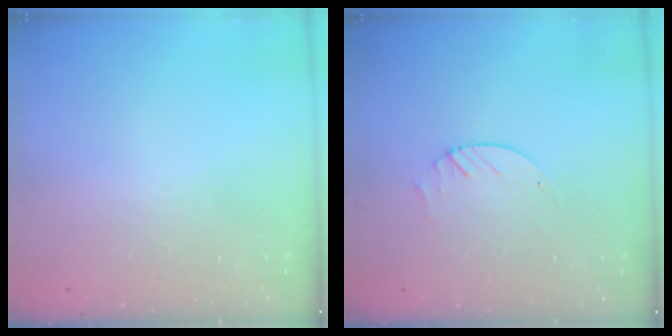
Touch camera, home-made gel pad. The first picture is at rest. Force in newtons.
{"total": 1.9, "press": 1.9, "slide": 0.3}